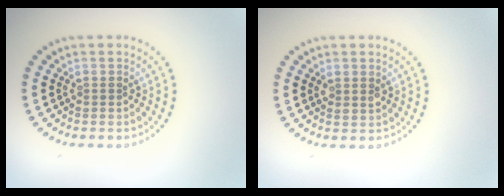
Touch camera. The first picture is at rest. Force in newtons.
{"total": 1.4, "press": 1.3, "slide": 0.5}